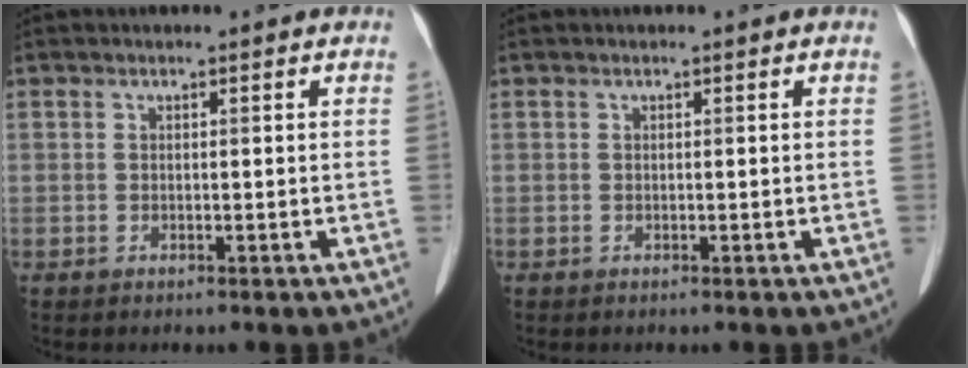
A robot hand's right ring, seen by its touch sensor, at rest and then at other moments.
{"total": 0.0}